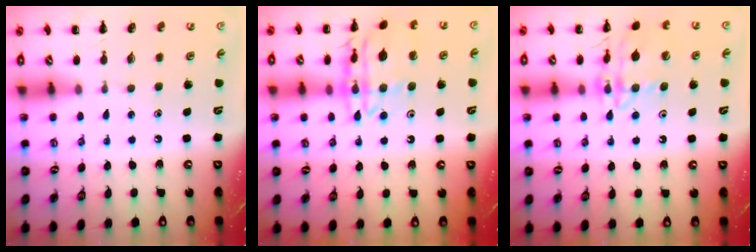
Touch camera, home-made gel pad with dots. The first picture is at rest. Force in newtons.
{"total": 15.6, "press": 15.5, "slide": 1.5}
{"total": 14.8, "press": 14.7, "slide": 1.2}